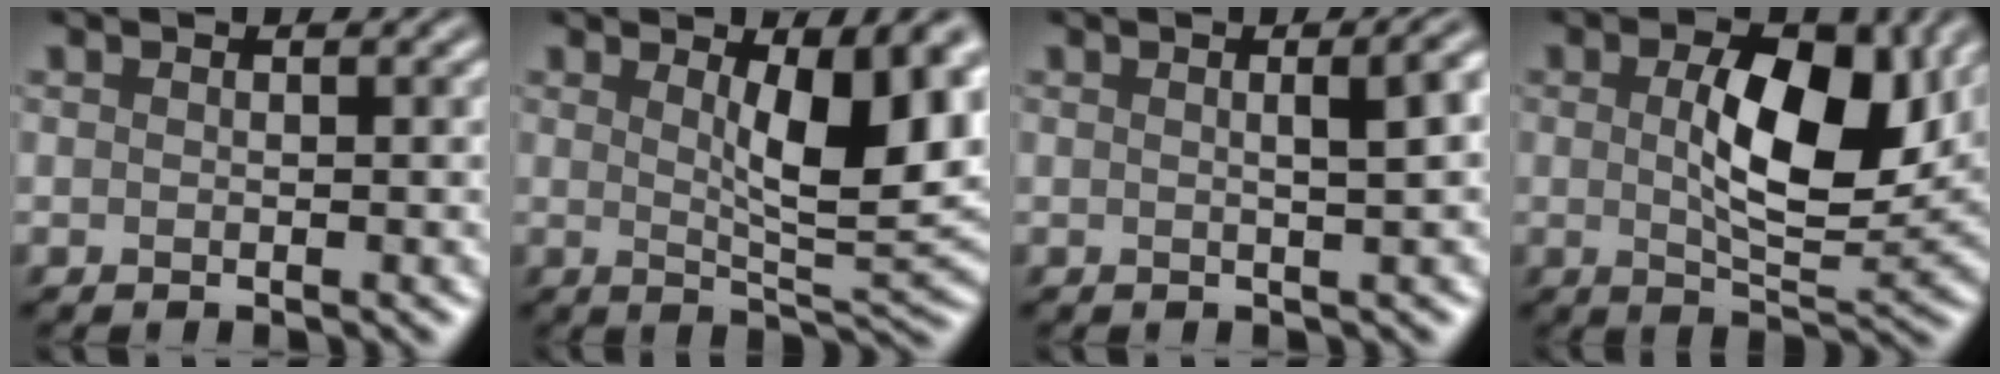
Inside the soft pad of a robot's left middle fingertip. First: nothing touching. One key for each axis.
{"total": 8.0, "fx": 2.0, "fy": 2.3, "fz": 7.4, "tx": -0.105, "ty": -0.011, "tz": 0.037}
{"total": 4.3, "fx": 1.0, "fy": 1.5, "fz": 3.9, "tx": -0.023, "ty": 0.023, "tz": -0.001}
{"total": 9.3, "fx": 1.4, "fy": 4.3, "fz": 8.1, "tx": -0.130, "ty": 0.000, "tz": 0.025}